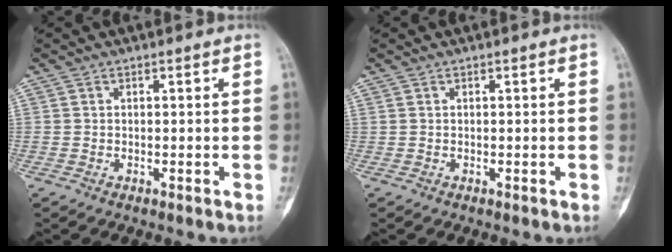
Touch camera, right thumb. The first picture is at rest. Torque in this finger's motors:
{"motor_torque": [0.00, 0.00, 0.26, 0.18, 0.01]}